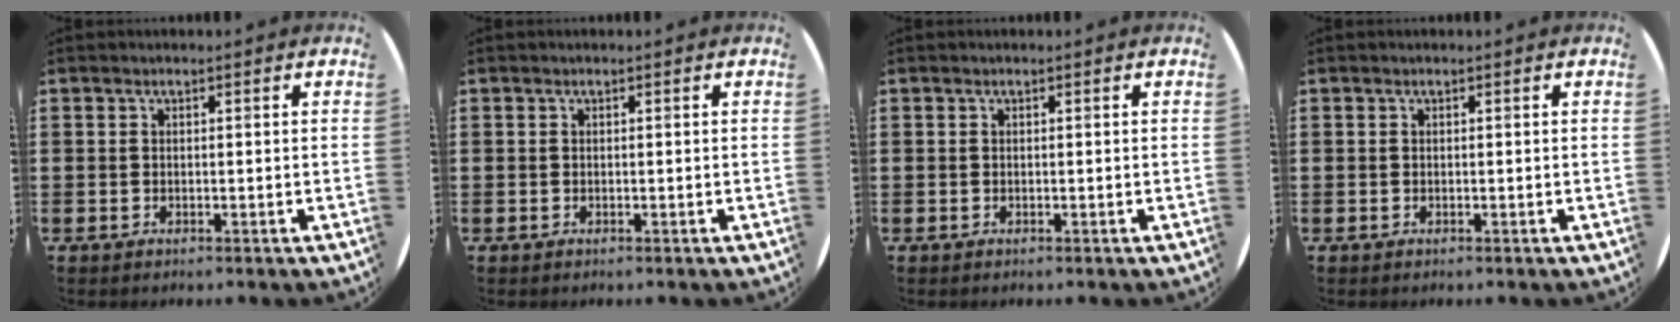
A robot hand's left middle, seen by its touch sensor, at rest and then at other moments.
{"total": 0.0}
{"total": 0.0}
{"total": 0.0}